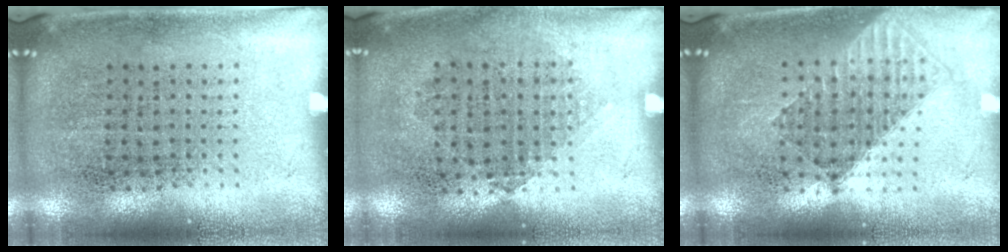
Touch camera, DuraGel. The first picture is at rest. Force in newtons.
{"total": 0.9, "press": 0.8, "slide": 0.4}
{"total": 1.5, "press": 1.3, "slide": 0.8}